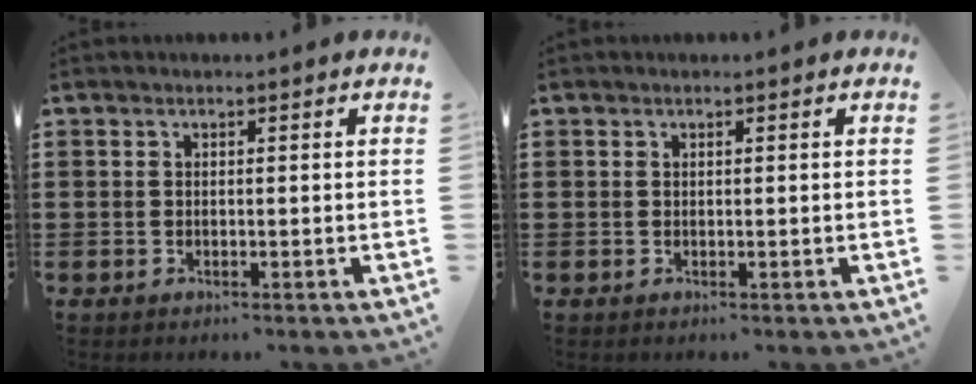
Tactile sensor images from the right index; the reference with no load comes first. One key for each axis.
{"total": 0.0}